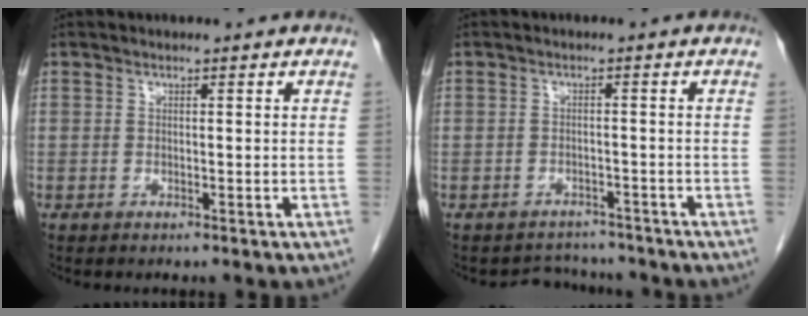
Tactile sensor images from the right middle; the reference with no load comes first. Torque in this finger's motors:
{"motor_torque": [-0.29, -0.30, -0.27, -0.06]}